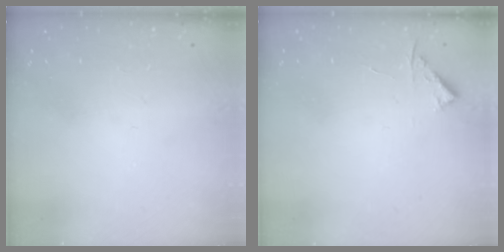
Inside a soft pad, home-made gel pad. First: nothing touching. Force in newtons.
{"total": 3.4, "press": 3.4, "slide": 0.4}